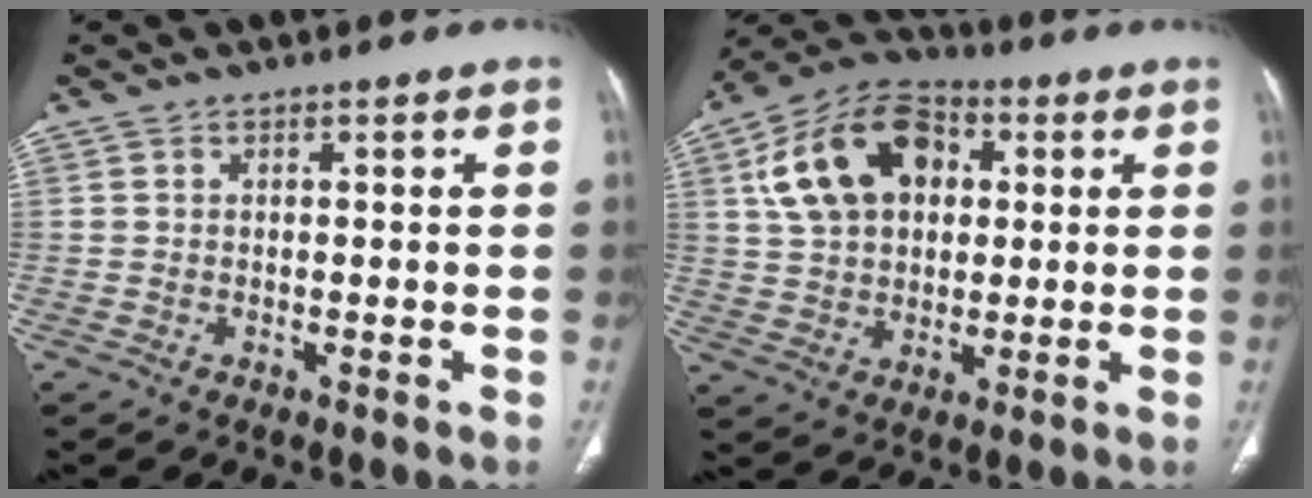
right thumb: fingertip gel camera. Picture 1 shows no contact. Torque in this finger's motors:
{"motor_torque": [-0.46, 0.87, 0.96, 0.08, 0.15]}